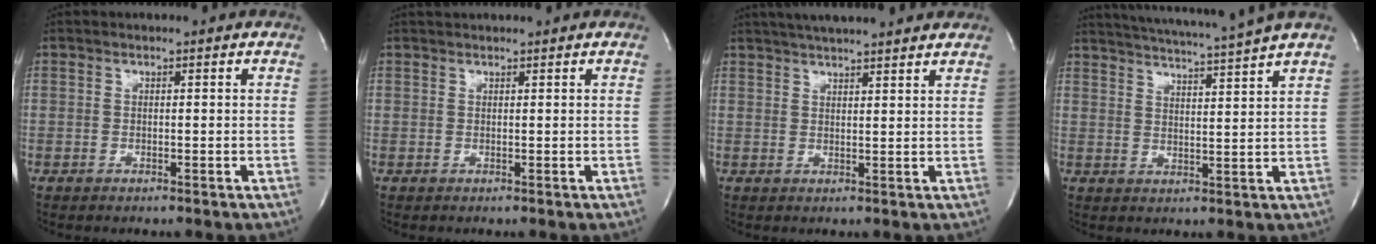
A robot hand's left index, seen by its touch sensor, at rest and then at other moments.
{"total": 1.7, "force": [1.6, 0.0, 0.3], "torque": [-0.004, 0.021, 0.031]}
{"total": 12.7, "force": [11.1, 1.1, 6.0], "torque": [-0.100, 0.029, 0.151]}
{"total": 12.3, "force": [11.1, -2.1, 4.9], "torque": [-0.089, -0.028, 0.157]}